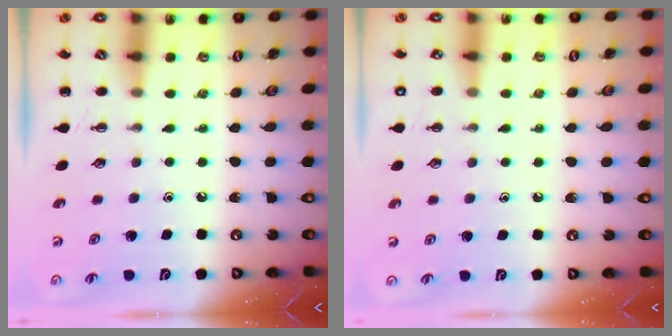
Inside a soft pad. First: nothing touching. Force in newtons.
{"total": 1.4, "press": 1.4, "slide": 0.1}